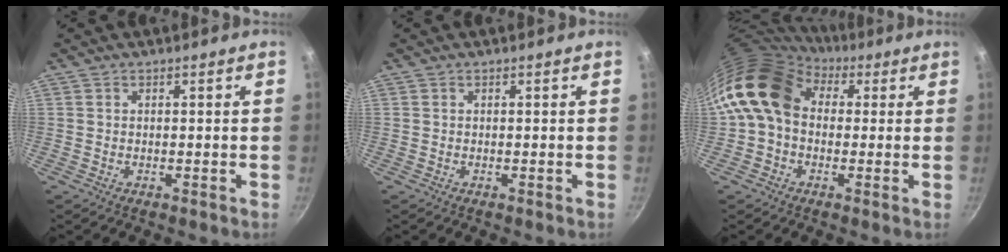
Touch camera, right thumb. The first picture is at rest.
{"total": 0.0}
{"total": 12.8, "force": [2.6, 9.8, 7.9], "torque": [-0.119, 0.015, 0.023]}